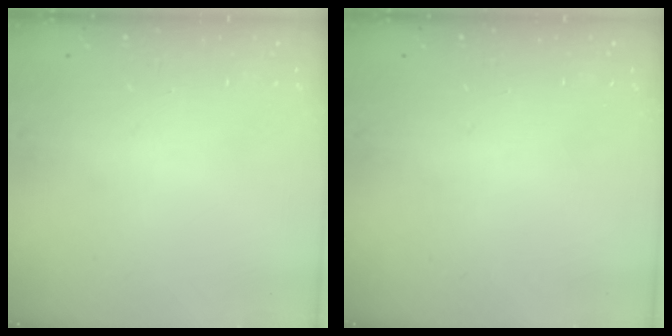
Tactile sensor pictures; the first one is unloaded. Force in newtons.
{"total": 0.0}